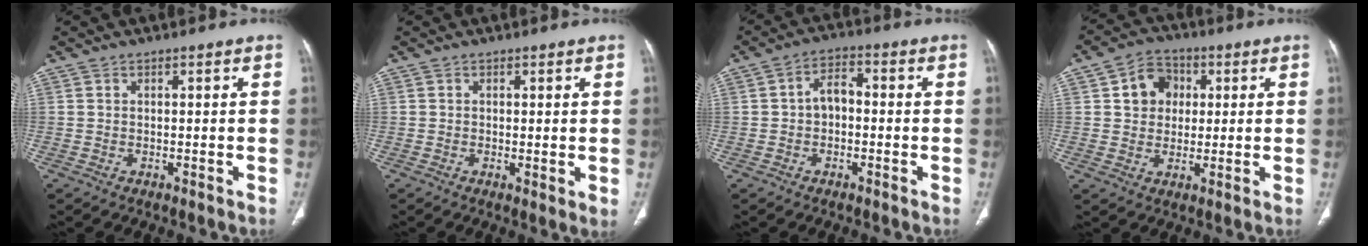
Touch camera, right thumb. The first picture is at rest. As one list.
[{"total": 2.2, "force": [0.1, 0.6, 2.1], "torque": [-0.039, -0.011, -0.001]}, {"total": 4.9, "force": [-0.5, 3.4, 3.5], "torque": [-0.047, 0.021, -0.018]}, {"total": 8.2, "force": [1.8, 6.9, 4.0], "torque": [-0.033, 0.003, 0.026]}]